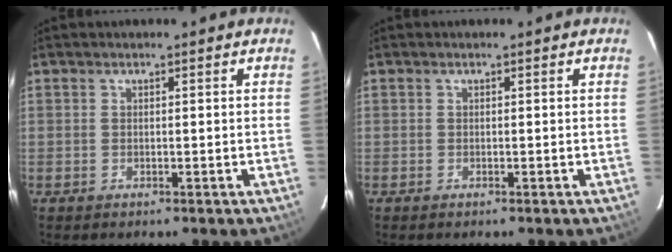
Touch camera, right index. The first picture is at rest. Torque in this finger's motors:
{"motor_torque": [0.02, -0.11, 0.02, 0.00]}